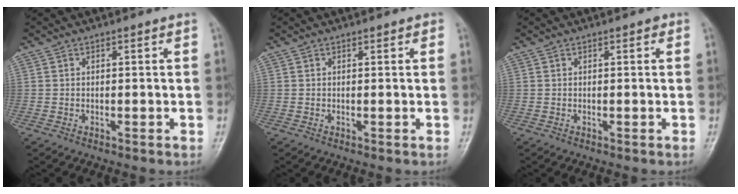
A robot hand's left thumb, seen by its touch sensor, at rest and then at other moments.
{"total": 0.7, "force": [0.5, 0.4, 0.3], "torque": [0.001, -0.001, 0.001]}
{"total": 0.7, "force": [0.3, 0.4, 0.5], "torque": [-0.002, 0.001, -0.001]}